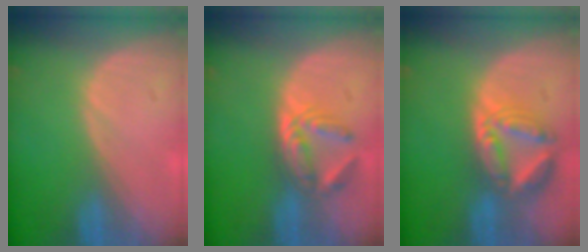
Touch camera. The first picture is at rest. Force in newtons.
{"total": 5.8, "press": 4.9, "slide": 3.1}
{"total": 7.9, "press": 6.9, "slide": 3.9}